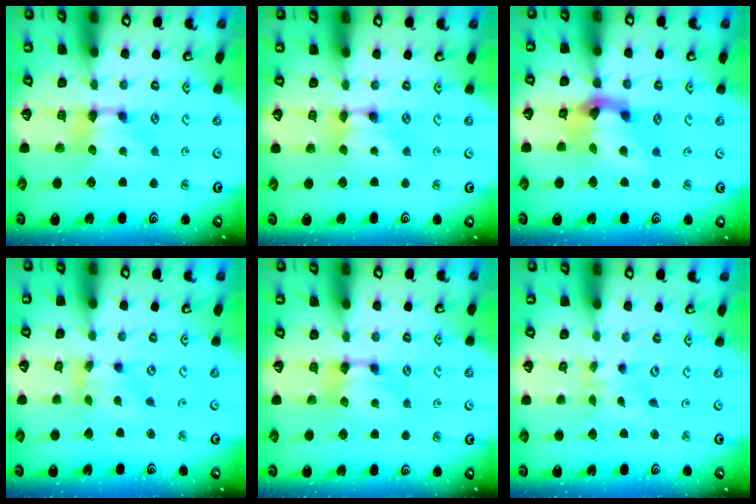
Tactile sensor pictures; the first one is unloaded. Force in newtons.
{"total": 1.6, "press": 1.5, "slide": 0.2}
{"total": 5.5, "press": 5.2, "slide": 1.9}
{"total": 3.5, "press": 3.1, "slide": 1.6}
{"total": 0.0}
{"total": 2.8, "press": 2.6, "slide": 1.0}